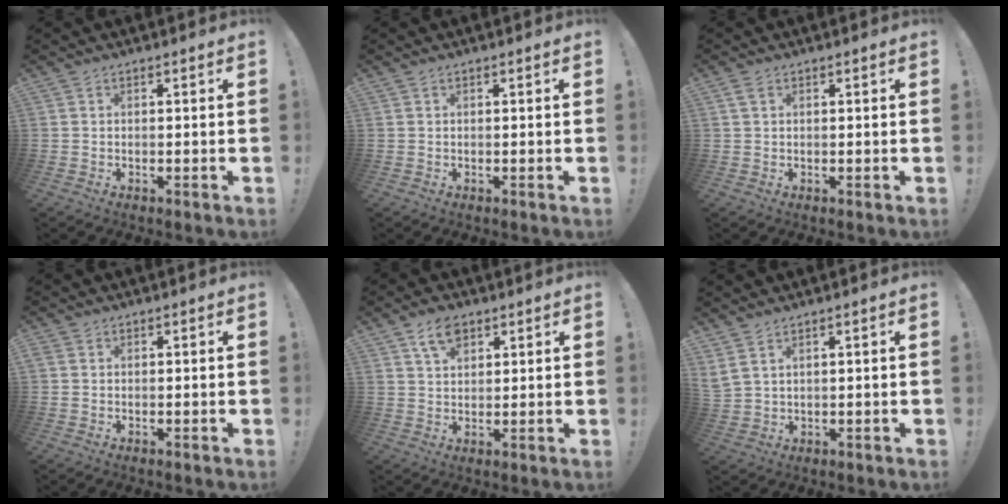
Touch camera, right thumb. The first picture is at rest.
{"total": 0.0}
{"total": 1.9, "force": [0.9, 1.0, 1.4], "torque": [-0.025, 0.001, 0.017]}
{"total": 0.8, "force": [0.1, 0.7, 0.3], "torque": [-0.014, 0.006, 0.003]}
{"total": 6.4, "force": [3.8, 3.8, 3.5], "torque": [-0.064, -0.007, 0.072]}
{"total": 3.7, "force": [2.5, 1.2, 2.4], "torque": [-0.054, -0.011, 0.050]}